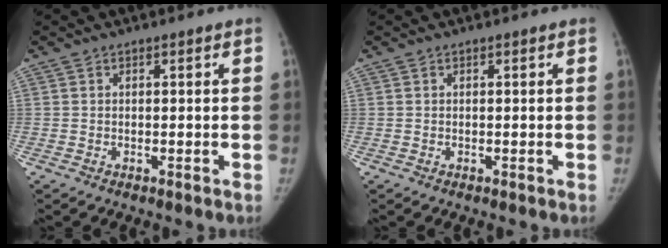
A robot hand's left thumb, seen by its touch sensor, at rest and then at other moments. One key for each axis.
{"total": 0.0}